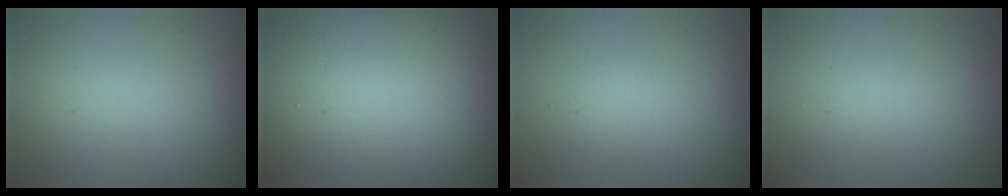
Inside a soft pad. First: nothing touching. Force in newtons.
{"total": 21.0, "press": 21.0, "slide": 1.1}
{"total": 1.6, "press": 1.6, "slide": 0.1}
{"total": 0.6, "press": 0.6, "slide": 0.0}